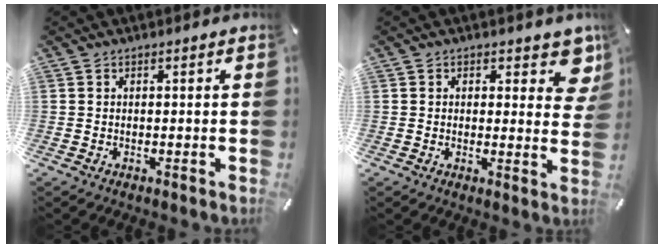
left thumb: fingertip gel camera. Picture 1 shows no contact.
{"total": 6.3, "force": [3.6, 3.5, 3.8], "torque": [-0.018, -0.026, 0.055]}